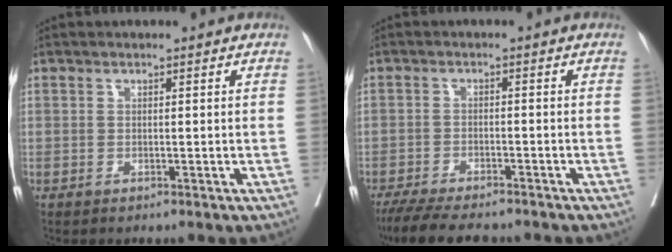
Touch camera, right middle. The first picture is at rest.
{"total": 10.4, "force": [-9.0, 2.0, 4.8], "torque": [-0.071, -0.017, -0.139]}